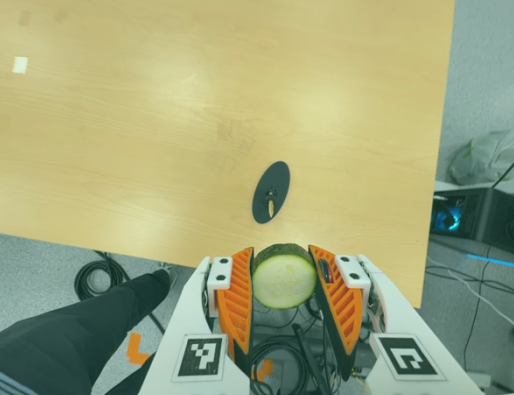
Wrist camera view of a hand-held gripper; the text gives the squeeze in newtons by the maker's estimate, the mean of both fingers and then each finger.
{"total": 13.8, "left": 13.8, "right": 13.8}